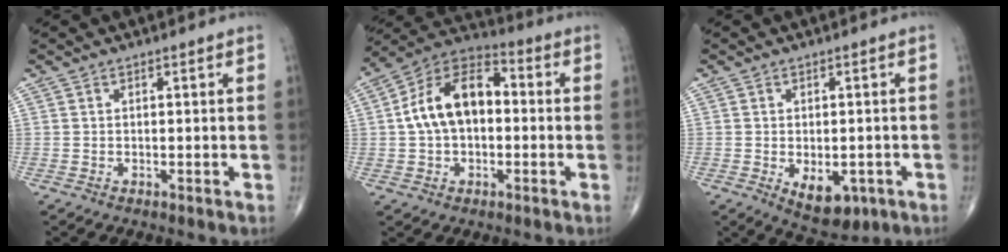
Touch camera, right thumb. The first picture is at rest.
{"total": 14.2, "force": [0.5, 8.9, 11.0], "torque": [-0.178, 0.037, -0.007]}
{"total": 7.4, "force": [-2.4, 4.3, 5.5], "torque": [-0.060, 0.002, -0.021]}